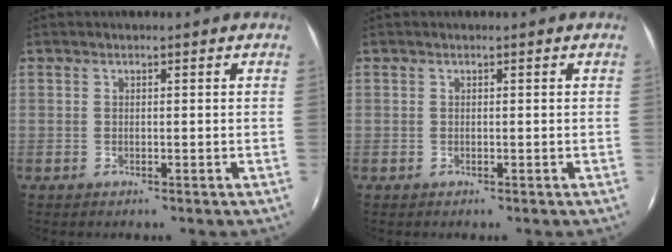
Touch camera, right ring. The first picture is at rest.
{"total": 0.0}